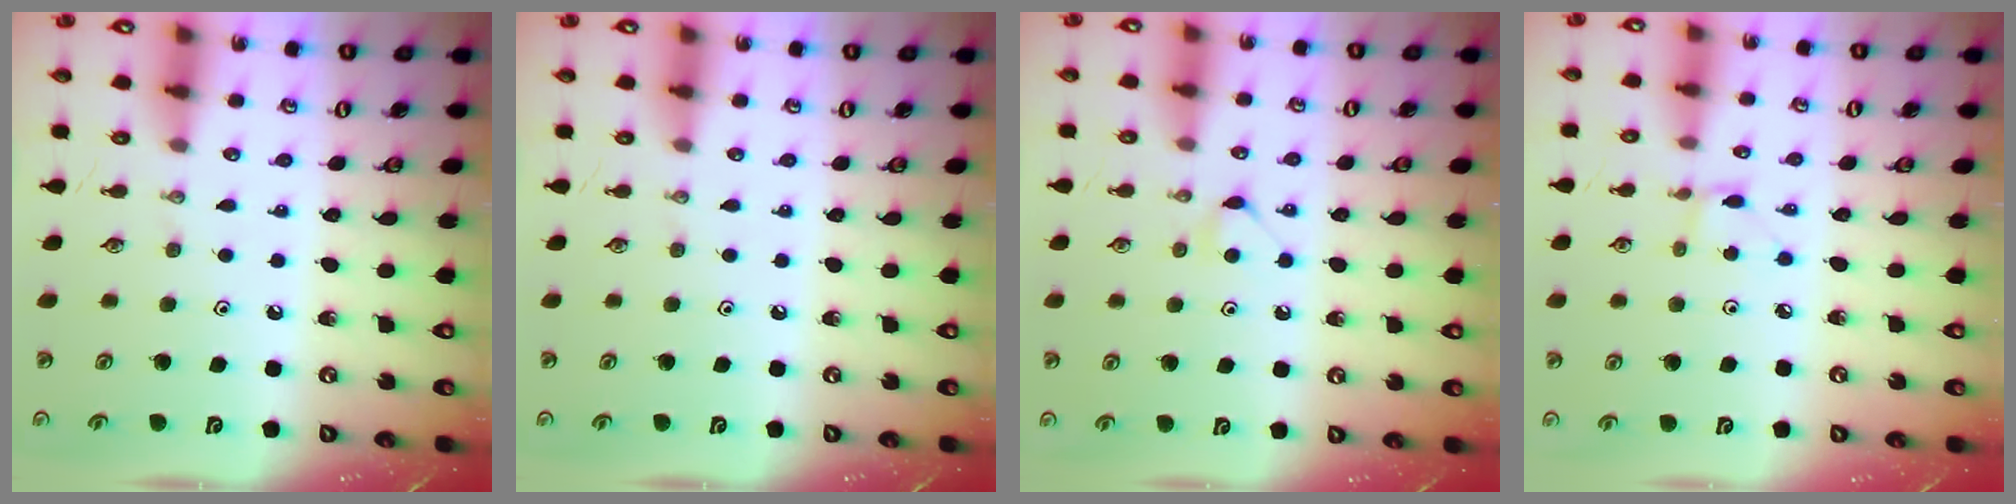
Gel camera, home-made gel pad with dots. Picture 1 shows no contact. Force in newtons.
{"total": 0.0}
{"total": 3.7, "press": 3.7, "slide": 0.4}
{"total": 2.2, "press": 2.2, "slide": 0.3}